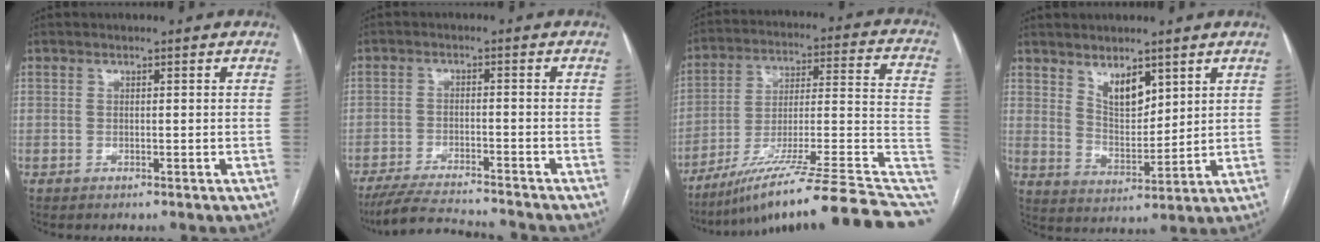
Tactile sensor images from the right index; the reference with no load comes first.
{"total": 7.3, "force": [-6.8, 0.4, 2.5], "torque": [-0.041, -0.014, -0.113]}
{"total": 27.7, "force": [-21.3, 1.7, 17.7], "torque": [-0.174, 0.010, -0.318]}
{"total": 6.4, "force": [4.0, 2.8, 4.1], "torque": [-0.076, -0.008, 0.081]}